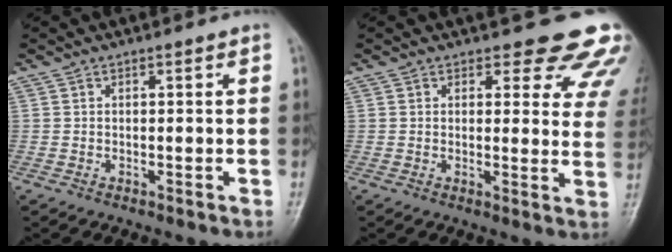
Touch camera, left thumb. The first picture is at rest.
{"total": 12.6, "force": [10.8, 4.9, 4.2], "torque": [0.009, -0.070, 0.093]}